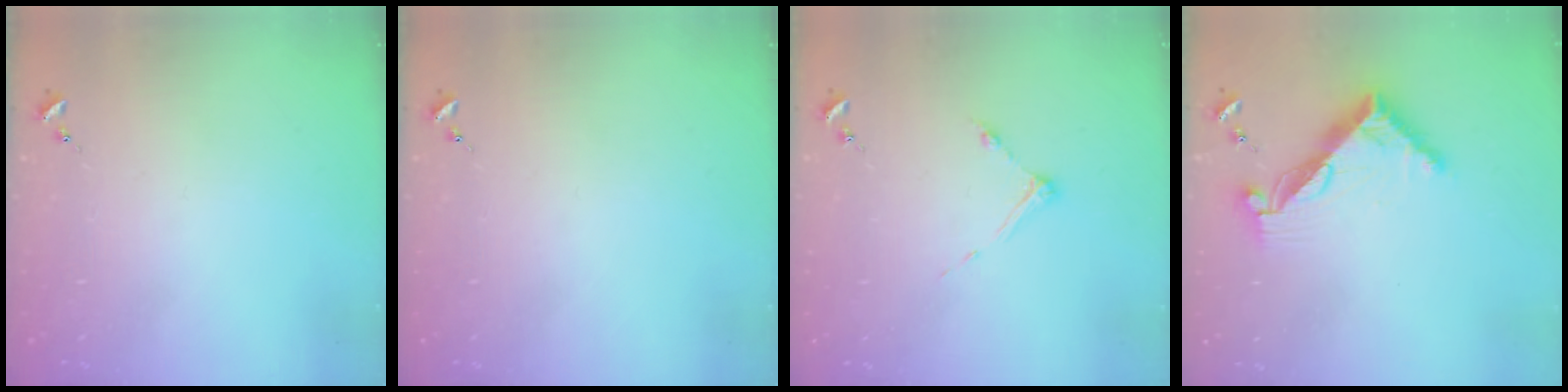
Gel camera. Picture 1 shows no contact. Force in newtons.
{"total": 0.0}
{"total": 6.9, "press": 6.9, "slide": 0.5}
{"total": 9.8, "press": 9.8, "slide": 0.9}